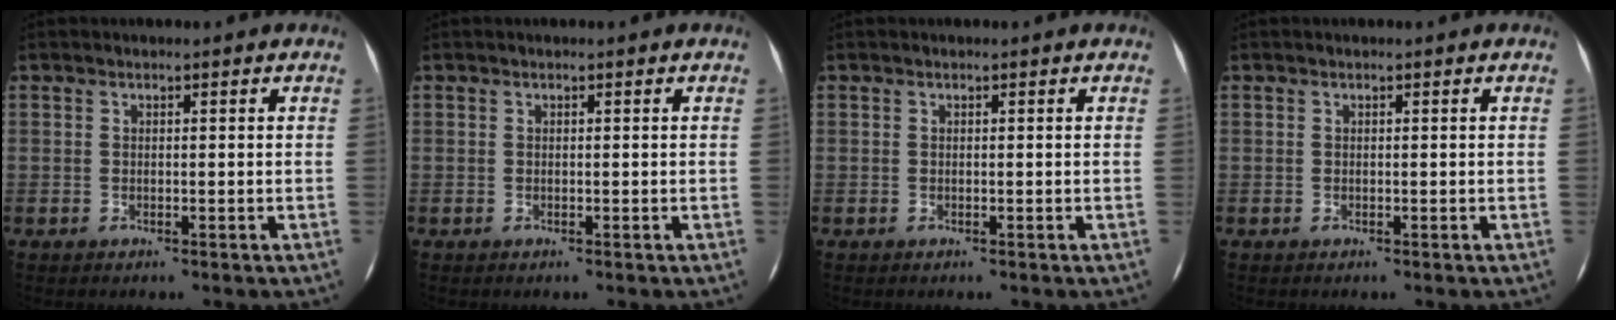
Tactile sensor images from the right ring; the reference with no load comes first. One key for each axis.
{"total": 0.0}
{"total": 0.0}
{"total": 0.0}